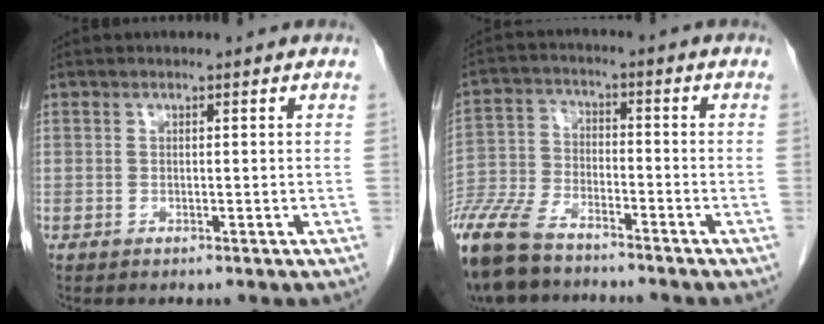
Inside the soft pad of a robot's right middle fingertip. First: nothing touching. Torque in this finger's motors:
{"motor_torque": [-0.36, -0.22, 0.28, 0.21]}